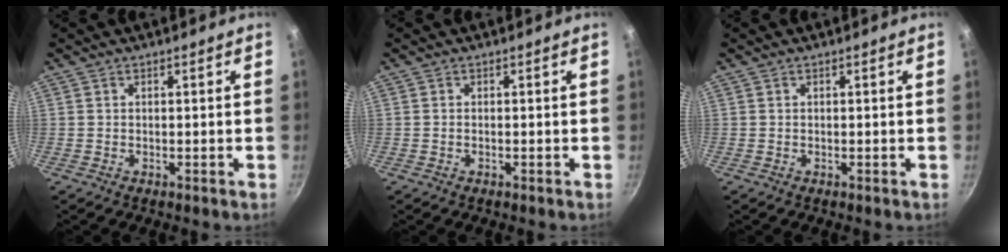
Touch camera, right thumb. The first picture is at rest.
{"total": 0.0}
{"total": 0.0}